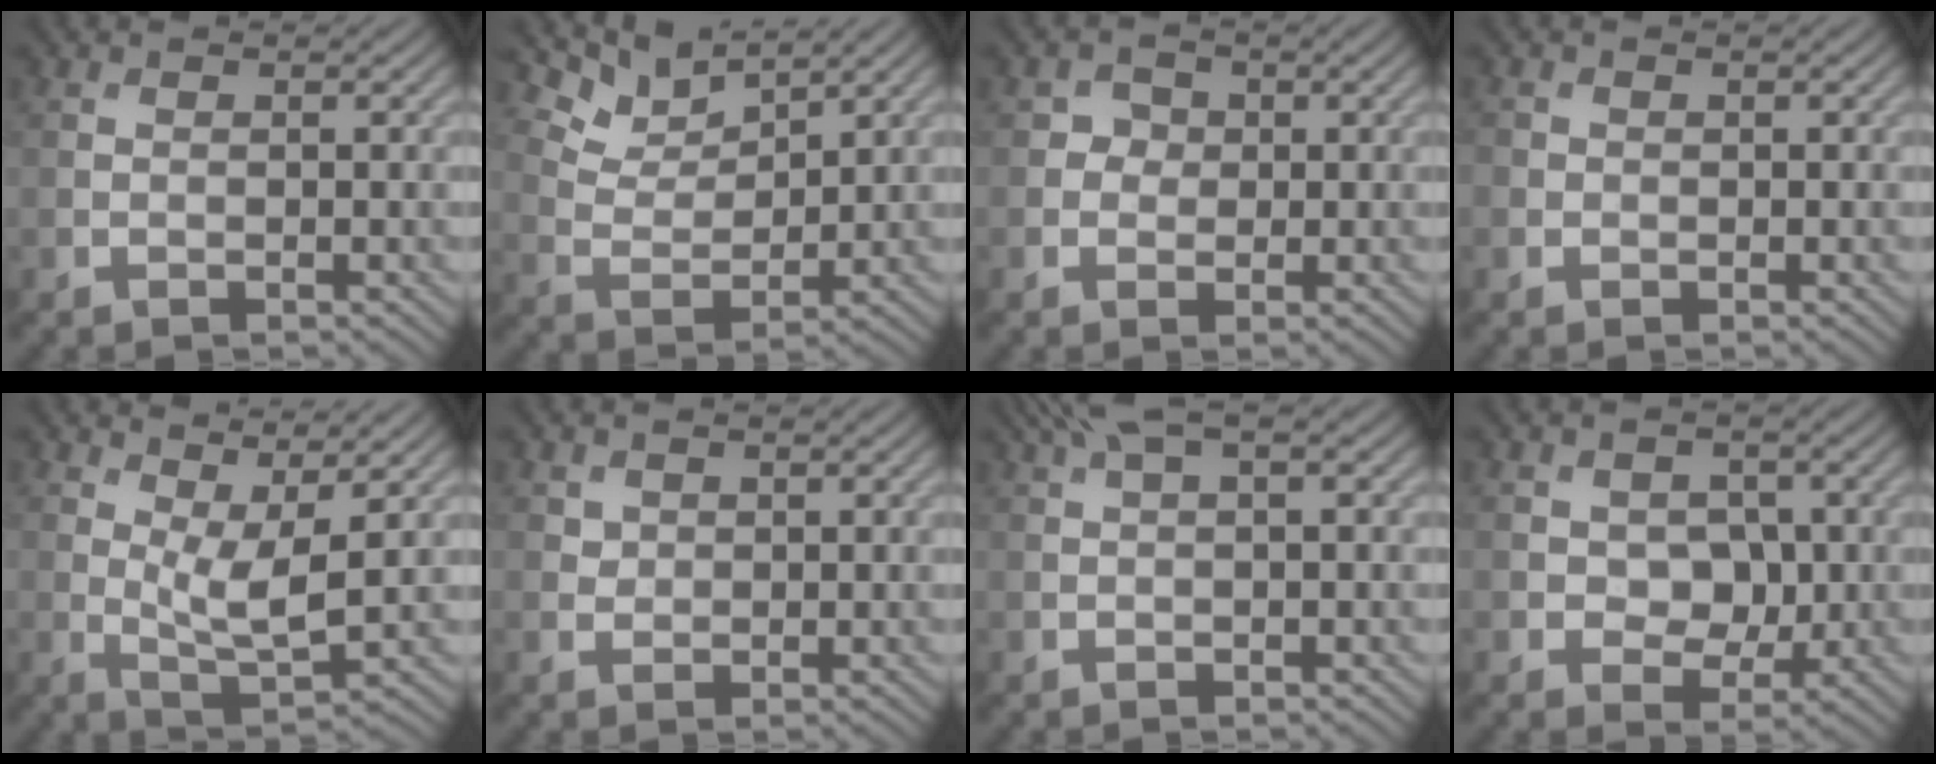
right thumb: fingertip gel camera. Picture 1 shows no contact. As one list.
[{"total": 5.6, "force": [4.7, 1.7, 2.6], "torque": [-0.069, 0.002, 0.095]}, {"total": 1.8, "force": [0.1, 1.7, 0.4], "torque": [-0.001, 0.000, -0.002]}, {"total": 0.8, "force": [-0.2, 0.8, 0.1], "torque": [0.000, -0.003, -0.008]}, {"total": 4.8, "force": [2.0, 1.4, 4.1], "torque": [-0.087, -0.004, 0.038]}, {"total": 1.3, "force": [0.7, 1.0, 0.3], "torque": [-0.007, -0.003, 0.015]}, {"total": 3.5, "force": [1.6, 0.7, 3.0], "torque": [-0.064, 0.018, 0.033]}, {"total": 4.2, "force": [-0.1, 3.4, 2.5], "torque": [-0.042, -0.005, -0.011]}]